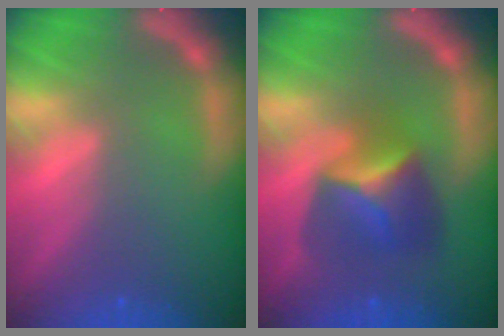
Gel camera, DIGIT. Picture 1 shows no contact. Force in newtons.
{"total": 5.4}